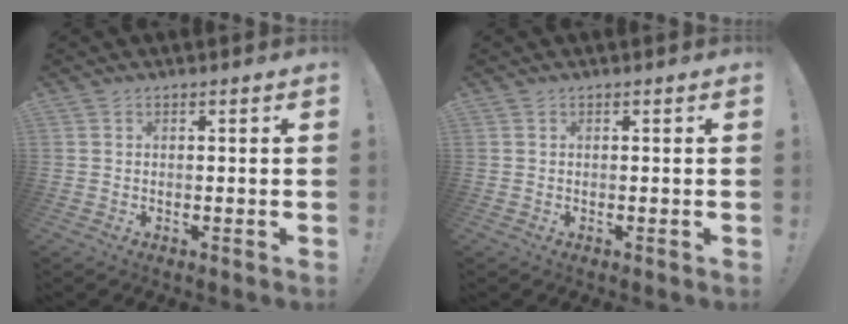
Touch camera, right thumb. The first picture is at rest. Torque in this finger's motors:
{"motor_torque": [-0.37, 0.15, 0.12, -0.15, -0.06]}